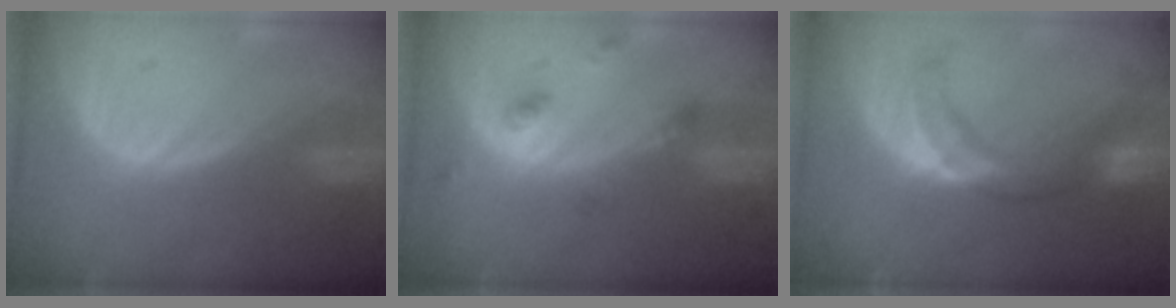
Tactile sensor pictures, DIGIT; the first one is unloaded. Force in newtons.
{"total": 4.5, "press": 4.2, "slide": 1.7}
{"total": 8.4, "press": 8.3, "slide": 1.2}